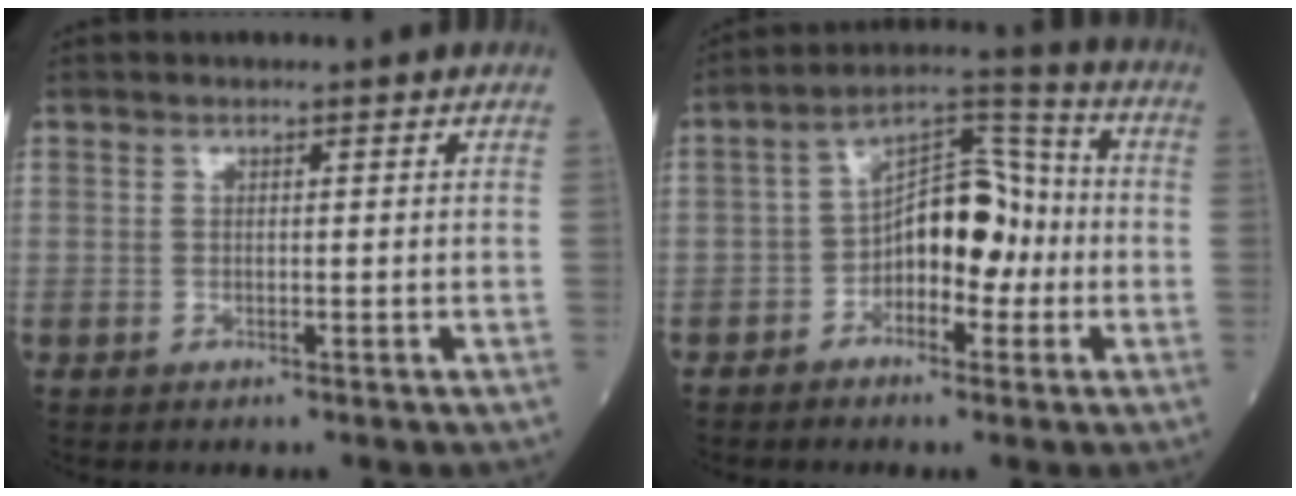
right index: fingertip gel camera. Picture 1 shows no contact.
{"total": 10.8, "force": [-2.3, 5.8, 8.9], "torque": [-0.158, 0.040, -0.043]}